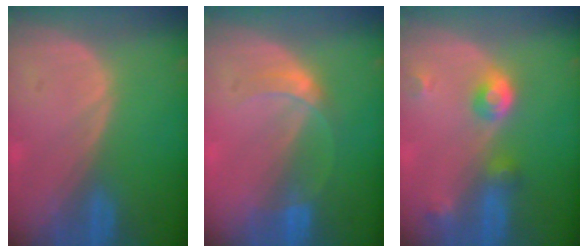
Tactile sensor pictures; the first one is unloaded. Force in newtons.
{"total": 3.3, "press": 3.3, "slide": 0.2}
{"total": 4.8, "press": 4.4, "slide": 1.9}